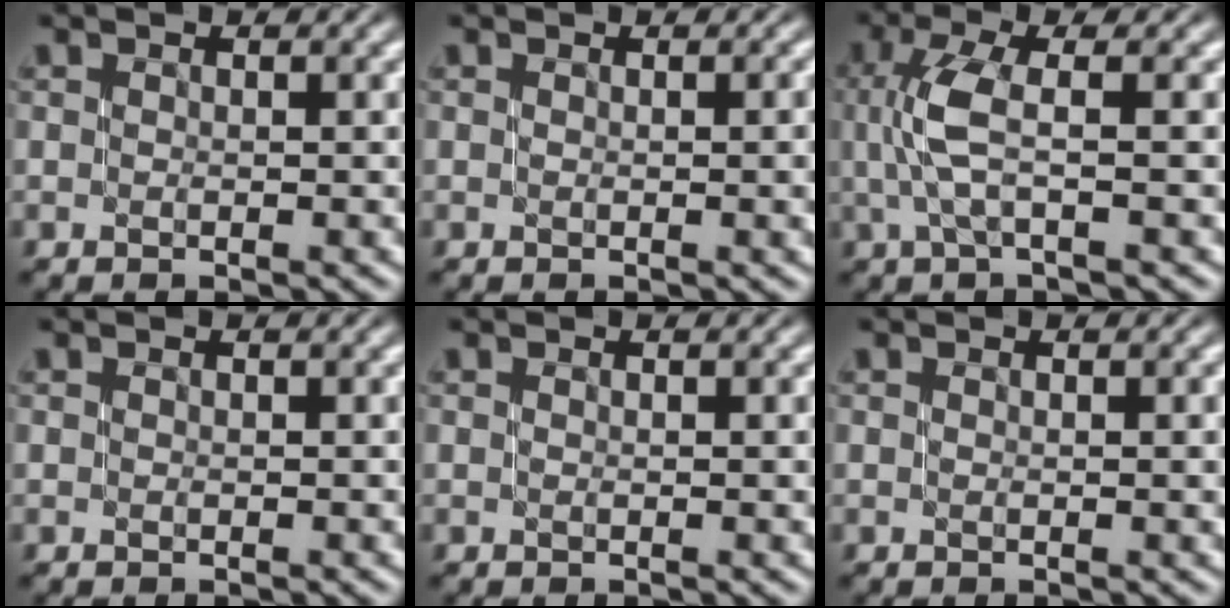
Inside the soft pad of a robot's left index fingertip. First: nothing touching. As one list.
[{"total": 2.5, "force": [0.0, 0.9, 2.3], "torque": [-0.024, 0.005, -0.002]}, {"total": 3.6, "force": [0.2, 0.9, 3.5], "torque": [-0.087, 0.008, 0.006]}, {"total": 0.0}, {"total": 0.8, "force": [0.1, 0.2, 0.7], "torque": [-0.009, 0.003, -0.002]}, {"total": 1.6, "force": [0.1, 0.5, 1.5], "torque": [-0.018, 0.004, 0.000]}]